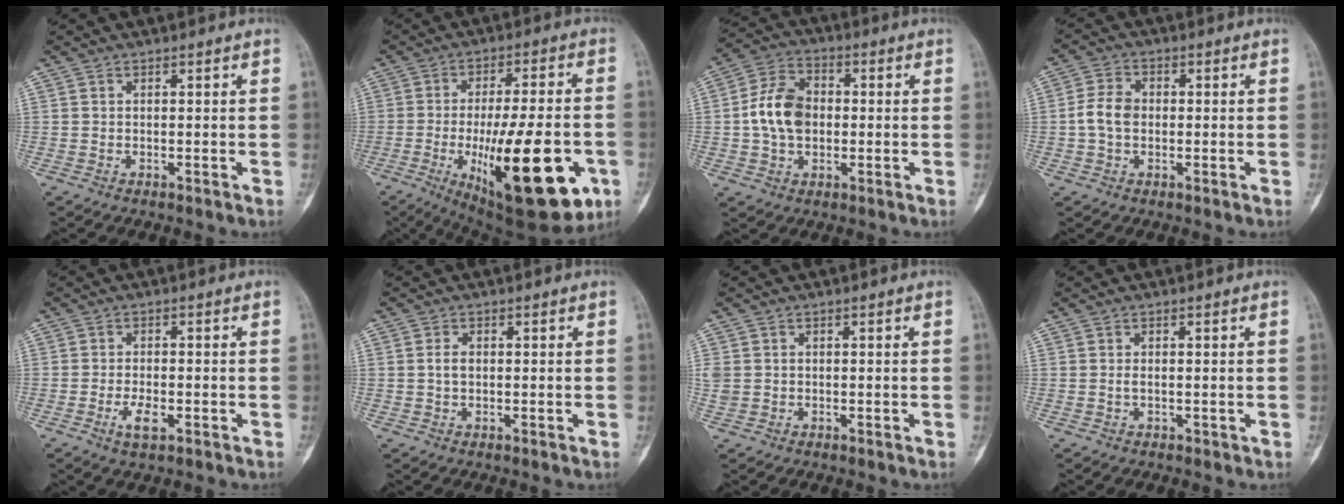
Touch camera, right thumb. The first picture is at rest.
{"total": 25.9, "force": [-7.9, 8.6, 23.1], "torque": [-0.326, -0.002, -0.096]}
{"total": 10.5, "force": [-0.2, 7.5, 7.3], "torque": [-0.119, 0.020, -0.010]}
{"total": 5.3, "force": [-0.4, 3.9, 3.6], "torque": [-0.067, 0.014, -0.013]}
{"total": 3.7, "force": [-1.5, 1.7, 3.0], "torque": [-0.059, 0.003, -0.027]}
{"total": 1.9, "force": [0.1, 1.2, 1.5], "torque": [-0.029, 0.003, 0.002]}
{"total": 3.0, "force": [0.1, 2.6, 1.5], "torque": [-0.037, 0.010, 0.009]}
{"total": 0.8, "force": [-0.1, 0.6, 0.6], "torque": [-0.013, 0.001, -0.002]}